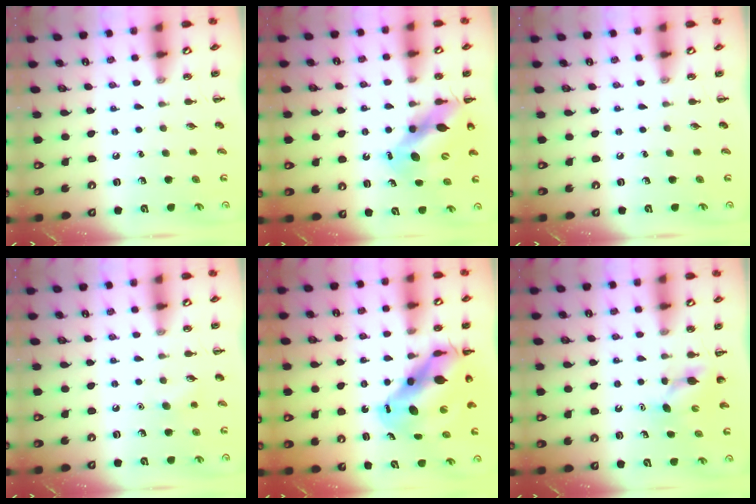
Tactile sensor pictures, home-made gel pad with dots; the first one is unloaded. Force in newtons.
{"total": 10.5, "press": 10.1, "slide": 2.7}
{"total": 0.0}
{"total": 4.4, "press": 4.2, "slide": 1.1}
{"total": 13.4, "press": 12.9, "slide": 3.6}
{"total": 4.1, "press": 4.0, "slide": 0.9}